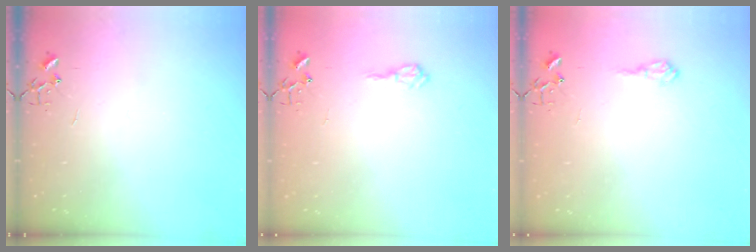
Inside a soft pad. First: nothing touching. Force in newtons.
{"total": 8.5, "press": 8.5, "slide": 0.8}
{"total": 7.2, "press": 7.1, "slide": 0.9}